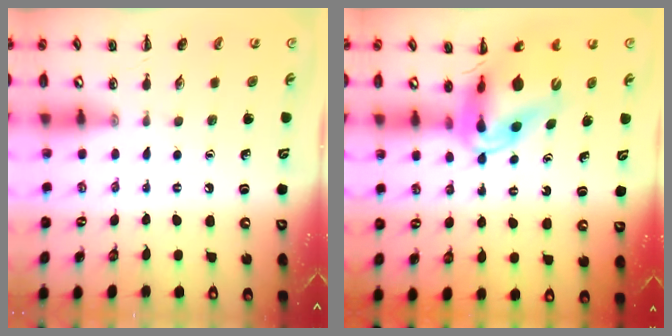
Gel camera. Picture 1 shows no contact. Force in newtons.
{"total": 12.2, "press": 11.6, "slide": 3.8}